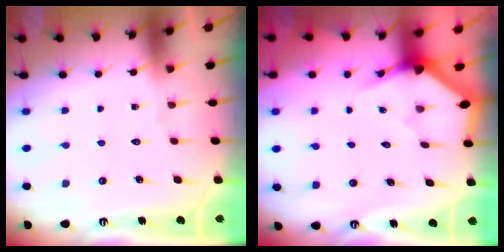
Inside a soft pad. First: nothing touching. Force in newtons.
{"total": 3.3, "press": 3.3, "slide": 0.2}